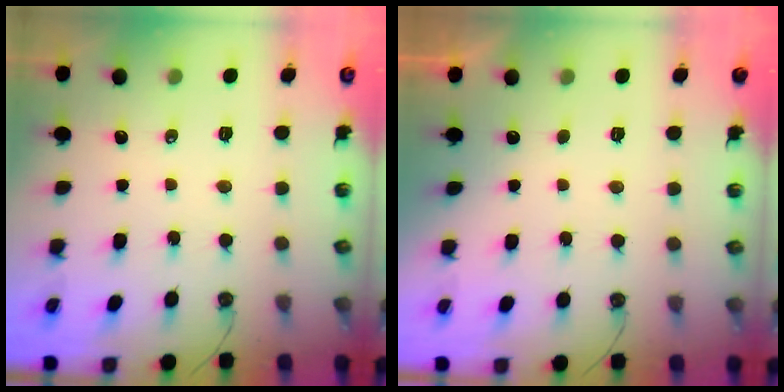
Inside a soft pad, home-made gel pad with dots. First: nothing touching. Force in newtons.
{"total": 0.7, "press": 0.4, "slide": 0.6}